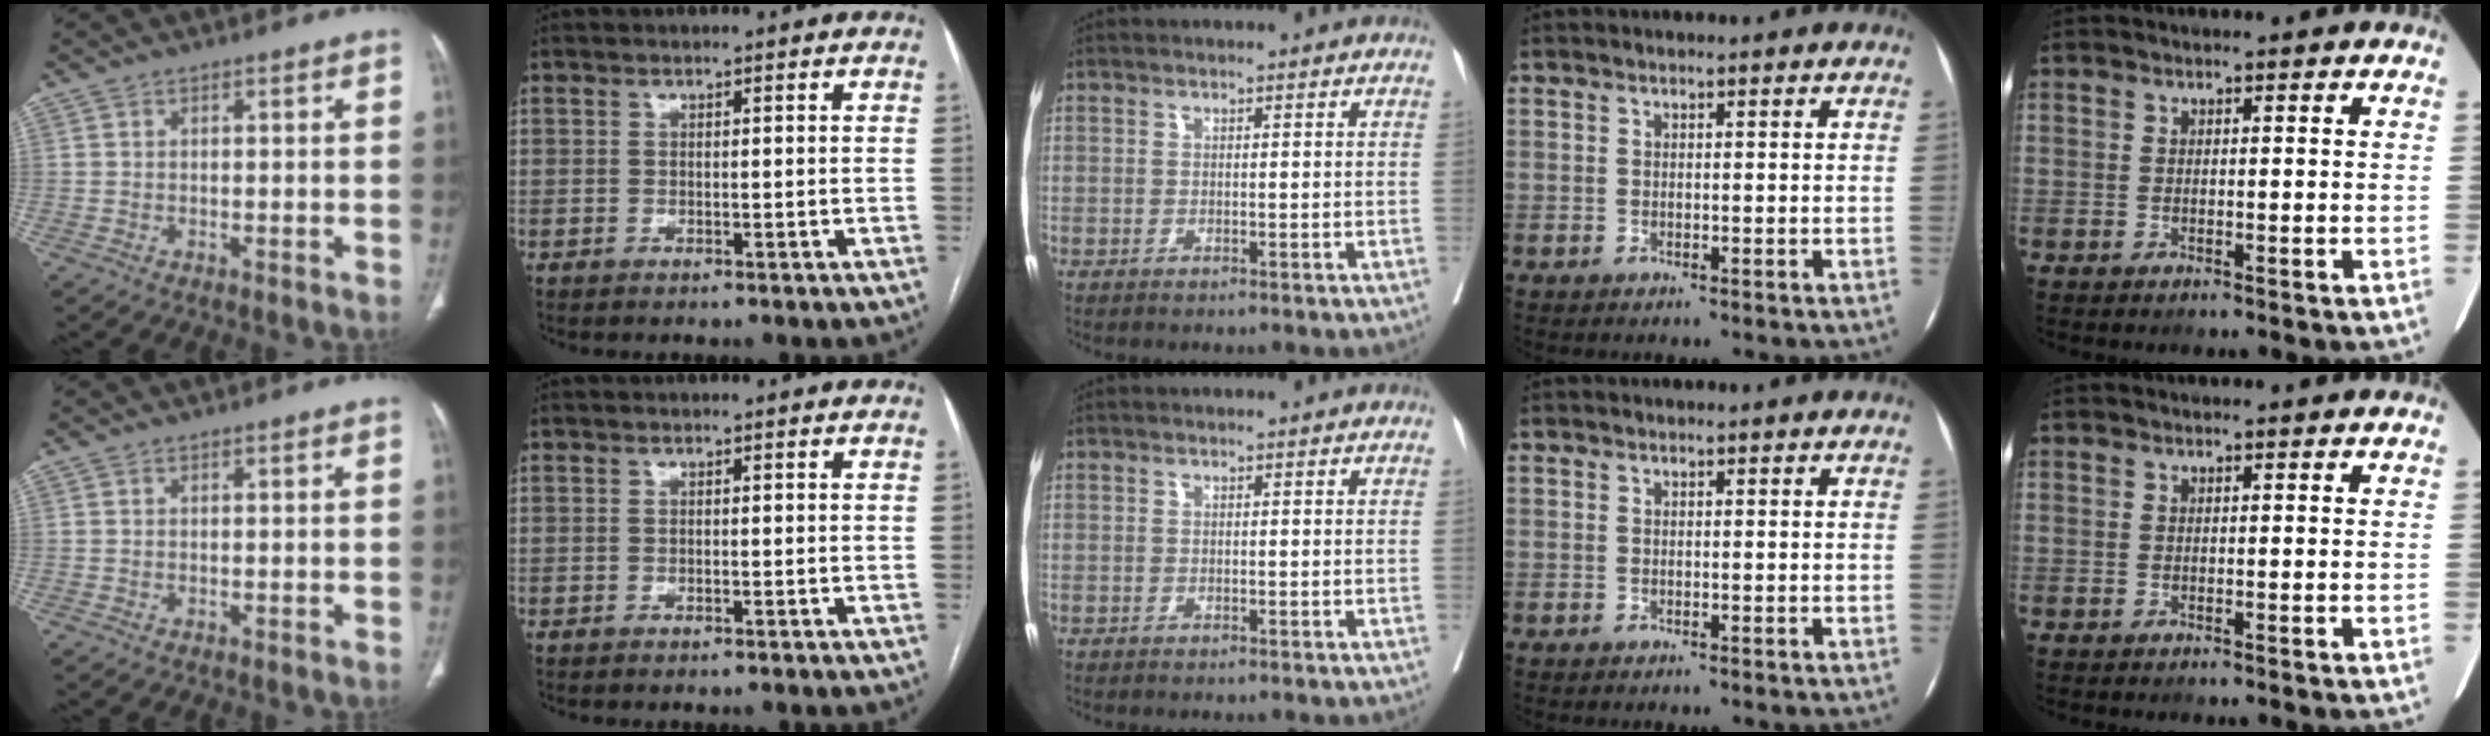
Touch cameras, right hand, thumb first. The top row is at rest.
{}